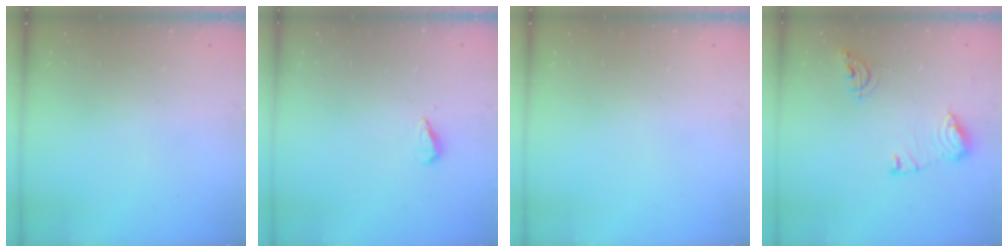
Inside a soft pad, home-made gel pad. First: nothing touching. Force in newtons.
{"total": 2.7, "press": 2.6, "slide": 0.4}
{"total": 0.0}
{"total": 10.2, "press": 10.2, "slide": 0.6}